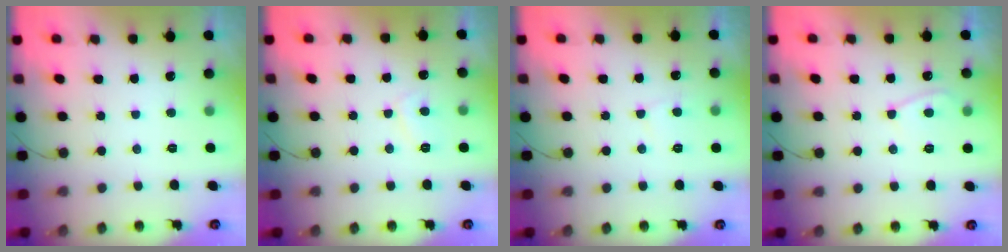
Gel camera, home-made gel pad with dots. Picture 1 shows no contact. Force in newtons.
{"total": 3.3, "press": 3.2, "slide": 0.6}
{"total": 3.5, "press": 3.5, "slide": 0.4}
{"total": 4.6, "press": 4.6, "slide": 0.5}